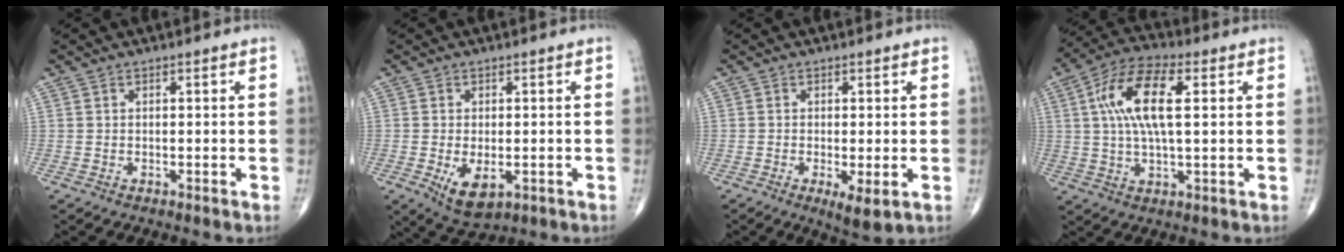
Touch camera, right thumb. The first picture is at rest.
{"total": 6.4, "force": [-1.7, 3.4, 5.1], "torque": [-0.083, -0.012, -0.018]}
{"total": 4.5, "force": [-1.2, 1.4, 4.1], "torque": [-0.072, -0.015, -0.019]}
{"total": 13.7, "force": [2.9, 5.5, 12.2], "torque": [-0.236, 0.017, 0.050]}